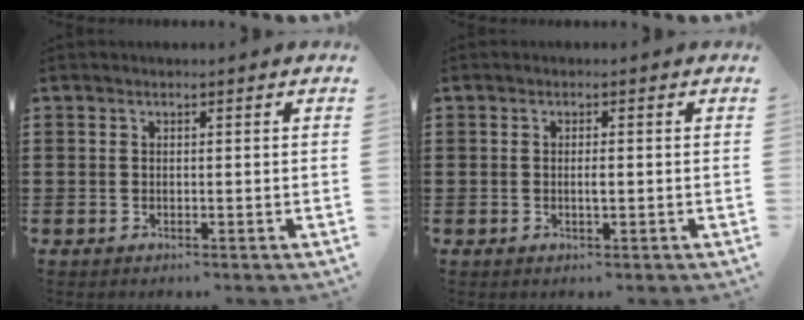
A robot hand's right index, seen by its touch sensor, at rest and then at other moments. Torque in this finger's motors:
{"motor_torque": [-0.39, 0.39, 0.06, 0.00]}